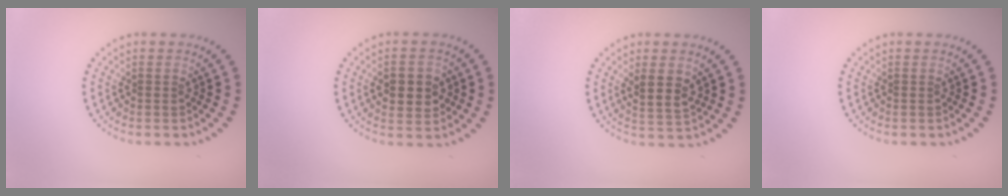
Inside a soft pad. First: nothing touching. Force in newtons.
{"total": 3.4, "press": 3.4, "slide": 0.4}
{"total": 2.8, "press": 2.5, "slide": 1.3}
{"total": 0.0}